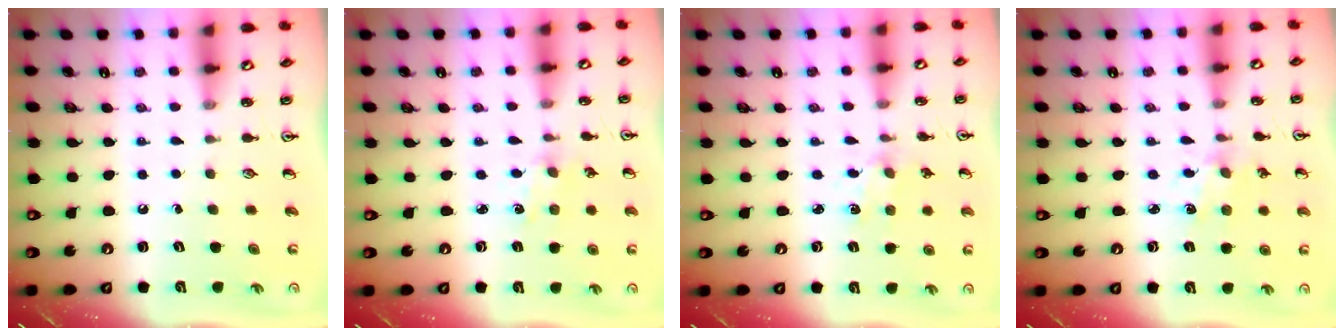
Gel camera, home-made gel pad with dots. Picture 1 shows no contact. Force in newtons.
{"total": 0.7, "press": 0.7, "slide": 0.2}
{"total": 1.5, "press": 1.4, "slide": 0.4}
{"total": 2.5, "press": 2.5, "slide": 0.4}